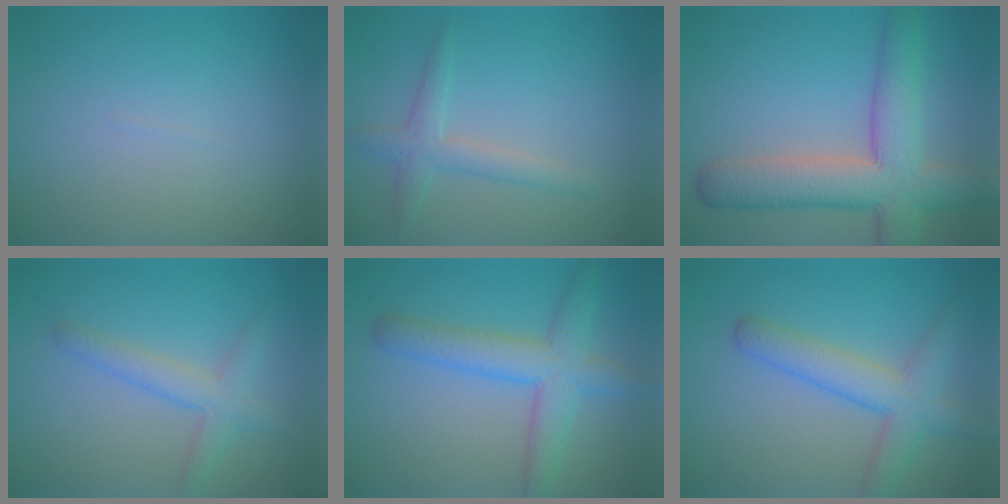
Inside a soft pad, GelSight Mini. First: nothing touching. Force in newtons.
{"total": 2.4, "press": 2.4, "slide": 0.1}
{"total": 8.4, "press": 8.4, "slide": 0.6}
{"total": 2.8, "press": 2.8, "slide": 0.1}
{"total": 5.0, "press": 5.0, "slide": 0.2}
{"total": 4.6, "press": 4.6, "slide": 0.3}